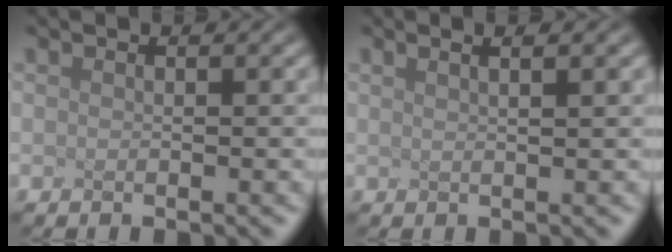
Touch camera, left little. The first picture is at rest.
{"total": 2.0, "force": [1.2, 0.6, 1.5], "torque": [-0.019, 0.026, 0.008]}